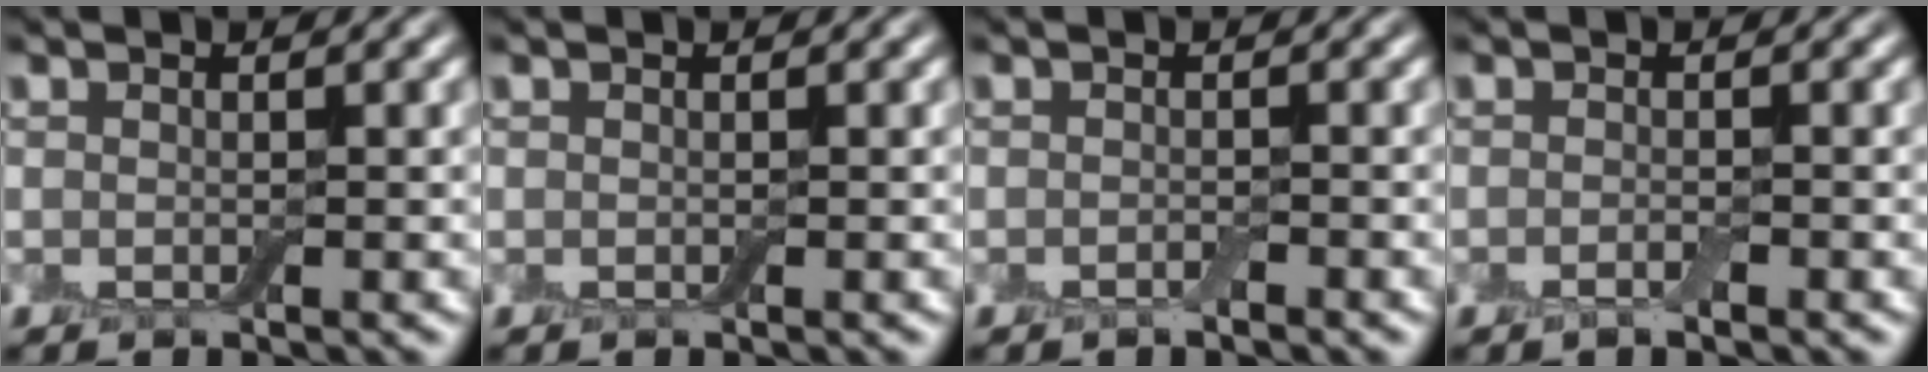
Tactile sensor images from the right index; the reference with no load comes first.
{"total": 0.0}
{"total": 0.6, "force": [-0.4, 0.1, 0.4], "torque": [-0.007, 0.000, -0.007]}
{"total": 0.9, "force": [-0.5, 0.1, 0.7], "torque": [-0.013, -0.003, -0.009]}